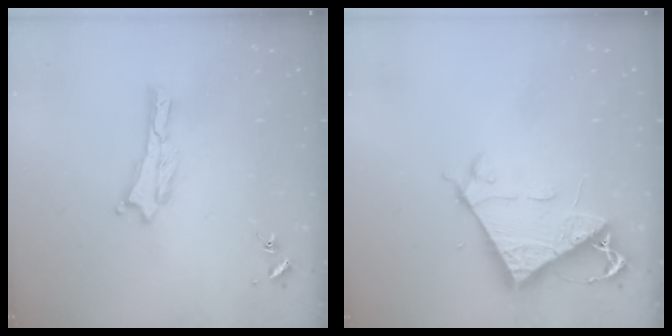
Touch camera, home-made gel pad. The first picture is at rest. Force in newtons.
{"total": 7.5, "press": 7.5, "slide": 0.5}